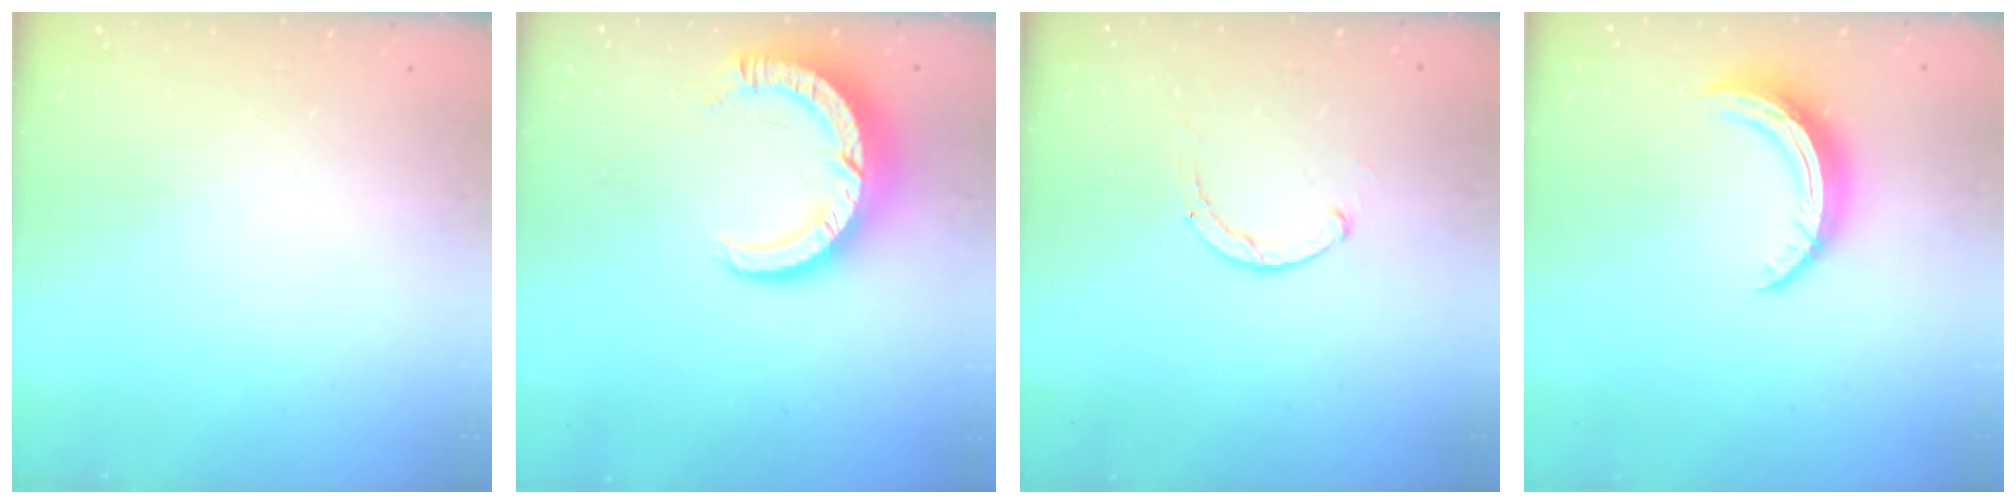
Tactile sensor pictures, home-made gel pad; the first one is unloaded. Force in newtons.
{"total": 9.2, "press": 9.2, "slide": 0.7}
{"total": 1.1, "press": 1.0, "slide": 0.3}
{"total": 11.0, "press": 11.0, "slide": 0.5}